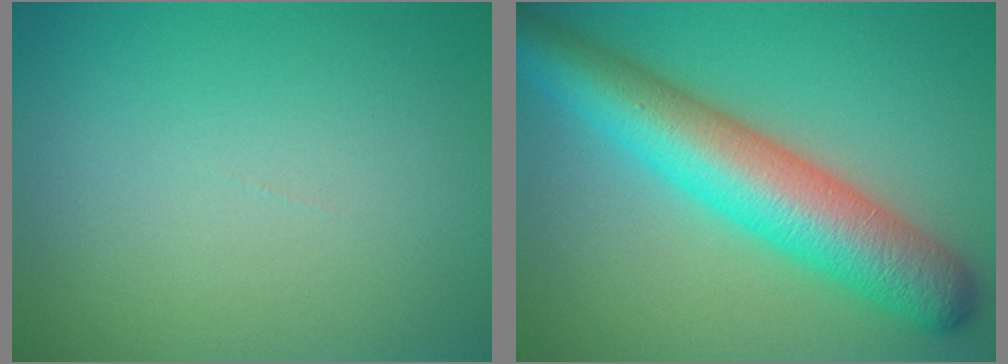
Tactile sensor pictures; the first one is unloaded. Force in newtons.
{"total": 9.5, "press": 9.5, "slide": 0.2}